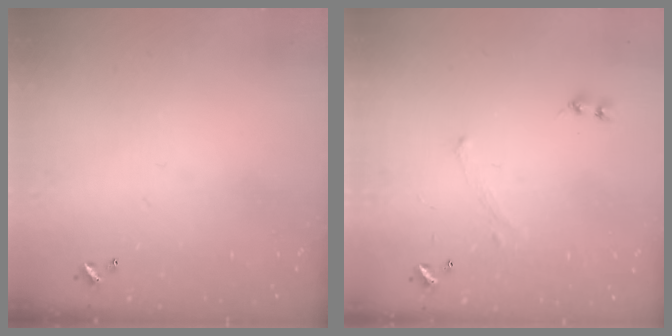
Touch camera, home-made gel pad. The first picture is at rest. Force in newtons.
{"total": 0.7, "press": 0.7, "slide": 0.3}